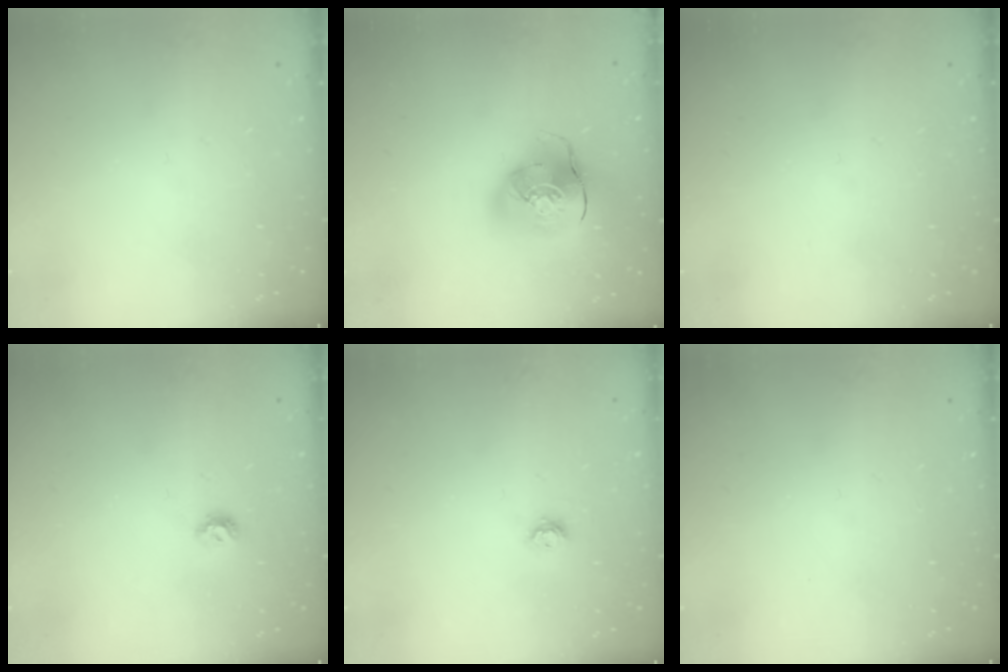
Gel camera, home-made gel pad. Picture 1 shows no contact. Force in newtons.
{"total": 13.9, "press": 13.7, "slide": 2.4}
{"total": 0.0}
{"total": 4.9, "press": 4.8, "slide": 0.9}
{"total": 4.3, "press": 4.3, "slide": 0.6}
{"total": 0.0}